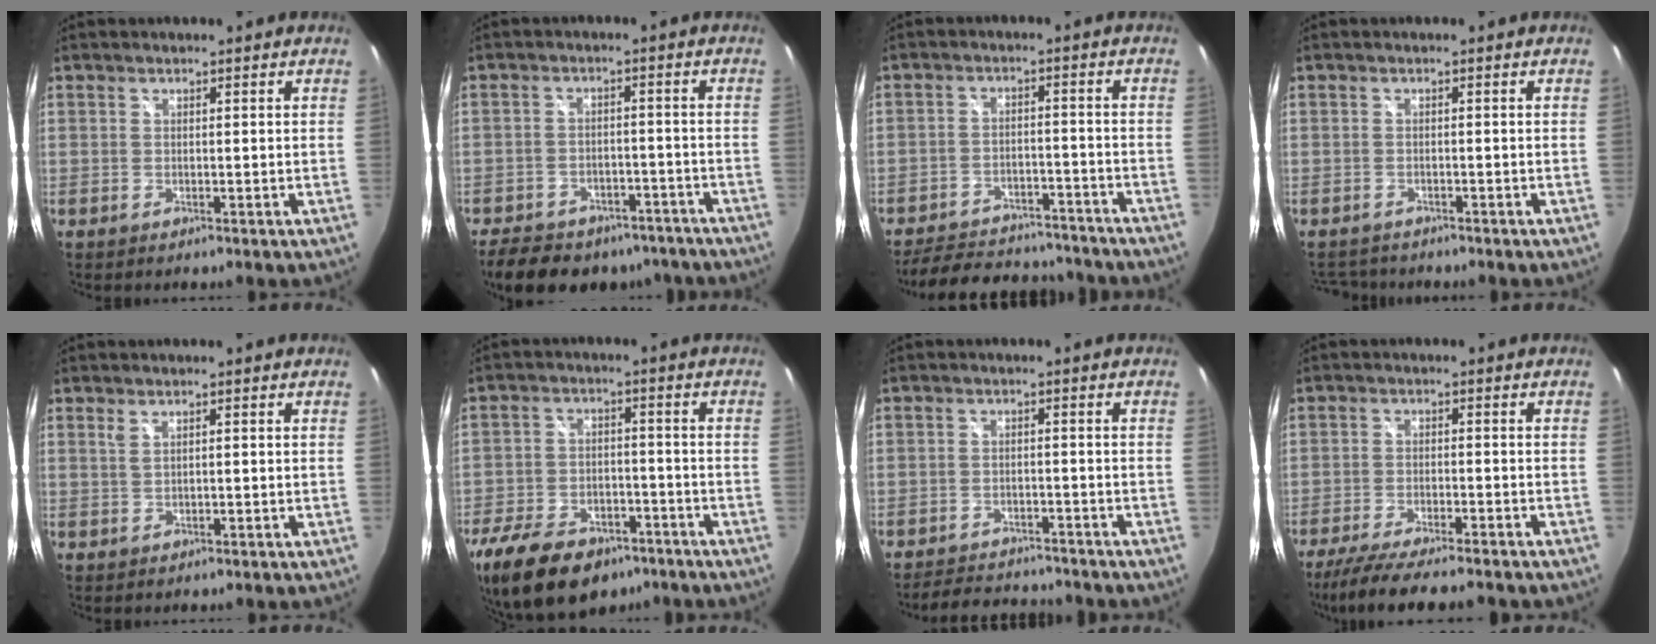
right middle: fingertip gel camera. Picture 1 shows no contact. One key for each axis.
{"total": 18.1, "fx": -14.1, "fy": 8.9, "fz": 7.1, "tx": -0.161, "ty": 0.015, "tz": -0.178}
{"total": 18.7, "fx": -16.0, "fy": 6.7, "fz": 7.0, "tx": -0.153, "ty": 0.020, "tz": -0.207}
{"total": 4.4, "fx": -3.9, "fy": 1.7, "fz": 1.1, "tx": -0.028, "ty": -0.004, "tz": -0.061}
{"total": 1.5, "fx": 0.2, "fy": 0.6, "fz": 1.4, "tx": -0.026, "ty": 0.000, "tz": 0.005}
{"total": 18.9, "fx": -12.6, "fy": 10.2, "fz": 9.8, "tx": -0.223, "ty": -0.014, "tz": -0.194}
{"total": 8.6, "fx": -8.0, "fy": 2.5, "fz": 2.1, "tx": -0.058, "ty": 0.023, "tz": -0.110}
{"total": 13.7, "fx": -11.7, "fy": 1.8, "fz": 7.0, "tx": -0.143, "ty": -0.031, "tz": -0.183}